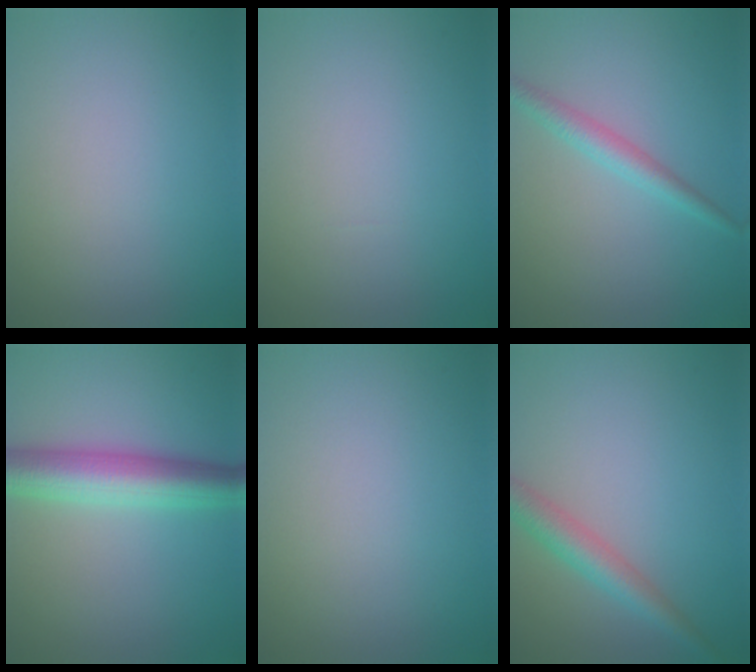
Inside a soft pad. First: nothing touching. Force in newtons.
{"total": 0.0}
{"total": 2.3, "press": 2.2, "slide": 0.1}
{"total": 6.2, "press": 6.2, "slide": 0.1}
{"total": 0.0}
{"total": 3.2, "press": 3.2, "slide": 0.1}